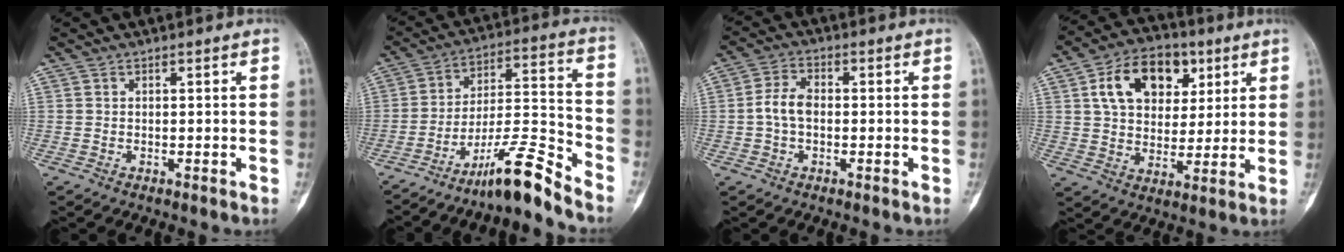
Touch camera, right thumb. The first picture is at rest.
{"total": 12.7, "force": [-10.2, 0.8, 7.4], "torque": [-0.129, 0.095, -0.177]}
{"total": 5.0, "force": [-0.6, 3.2, 3.8], "torque": [-0.076, 0.016, -0.017]}
{"total": 15.2, "force": [5.6, 10.4, 9.5], "torque": [-0.123, -0.005, 0.093]}